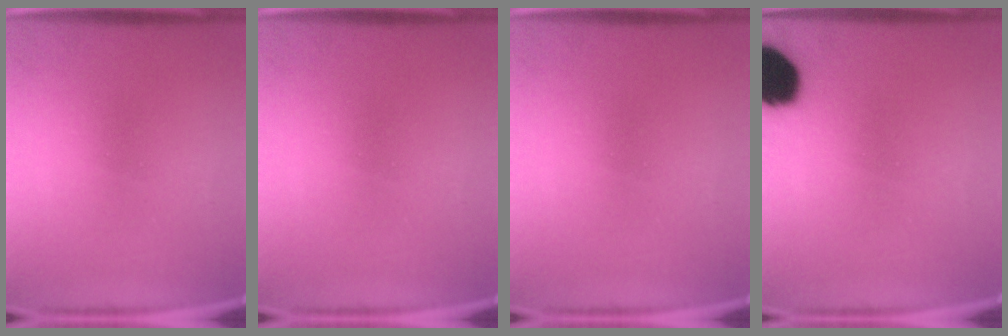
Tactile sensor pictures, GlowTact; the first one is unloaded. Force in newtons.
{"total": 0.0}
{"total": 0.0}
{"total": 14.7}